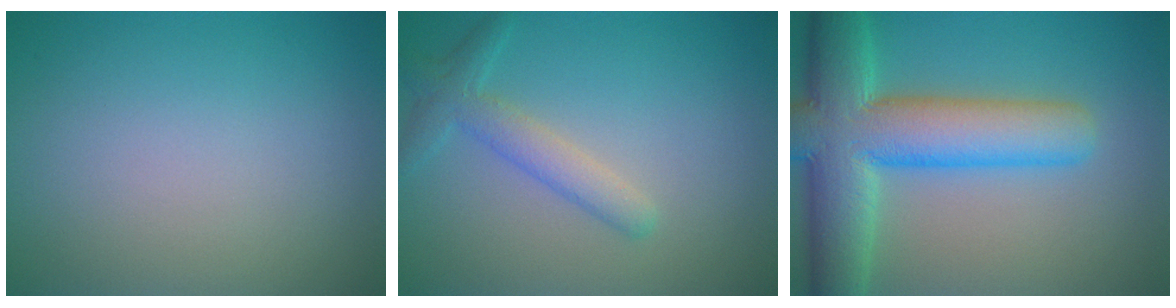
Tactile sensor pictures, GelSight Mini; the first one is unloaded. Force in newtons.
{"total": 2.8, "press": 2.8, "slide": 0.1}
{"total": 10.8, "press": 10.8, "slide": 0.5}